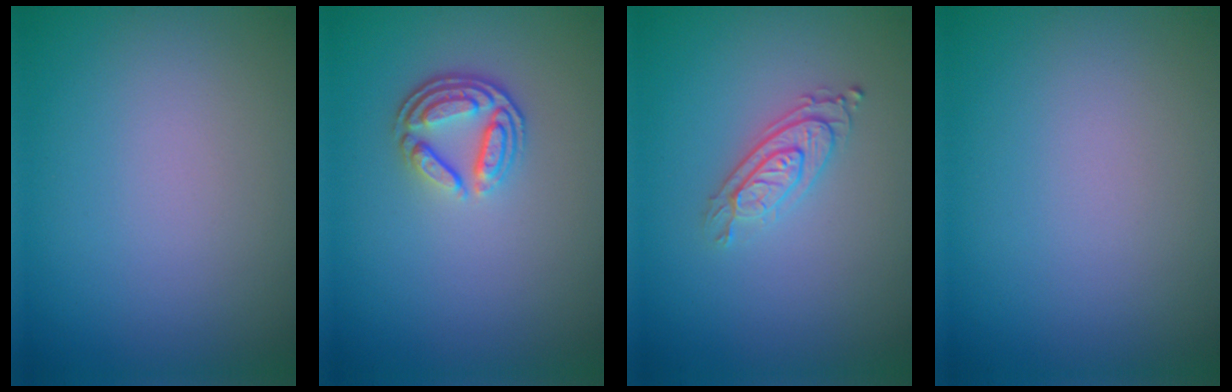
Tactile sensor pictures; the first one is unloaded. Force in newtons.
{"total": 3.6, "press": 2.8, "slide": 2.2}
{"total": 2.8, "press": 2.2, "slide": 1.7}
{"total": 0.0}